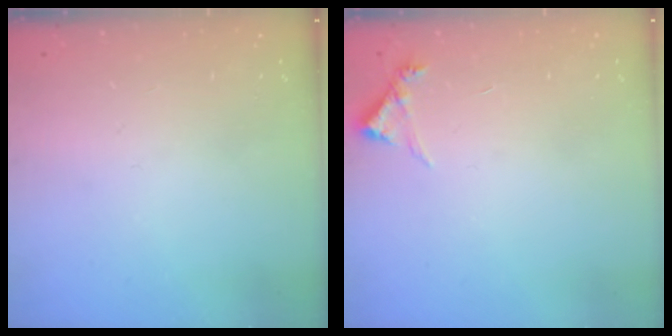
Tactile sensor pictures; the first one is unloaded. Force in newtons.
{"total": 5.0, "press": 5.0, "slide": 0.5}